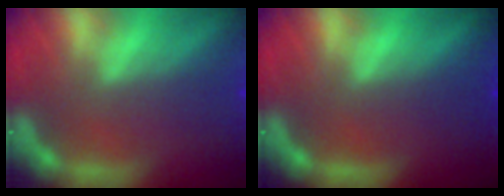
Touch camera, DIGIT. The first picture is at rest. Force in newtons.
{"total": 0.9}